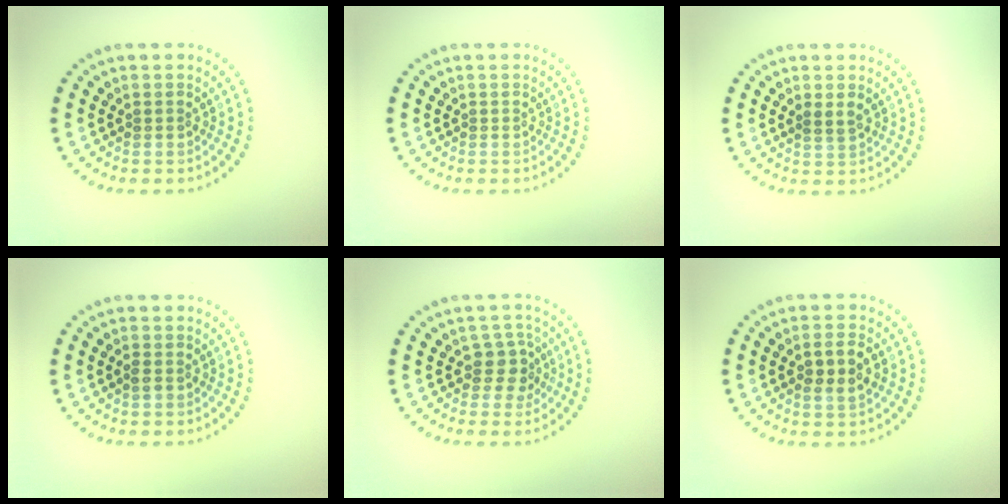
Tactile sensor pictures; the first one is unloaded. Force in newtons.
{"total": 0.0}
{"total": 1.1, "press": 1.1, "slide": 0.4}
{"total": 0.8, "press": 0.8, "slide": 0.2}
{"total": 2.5, "press": 2.0, "slide": 1.5}
{"total": 2.7, "press": 2.7, "slide": 0.3}